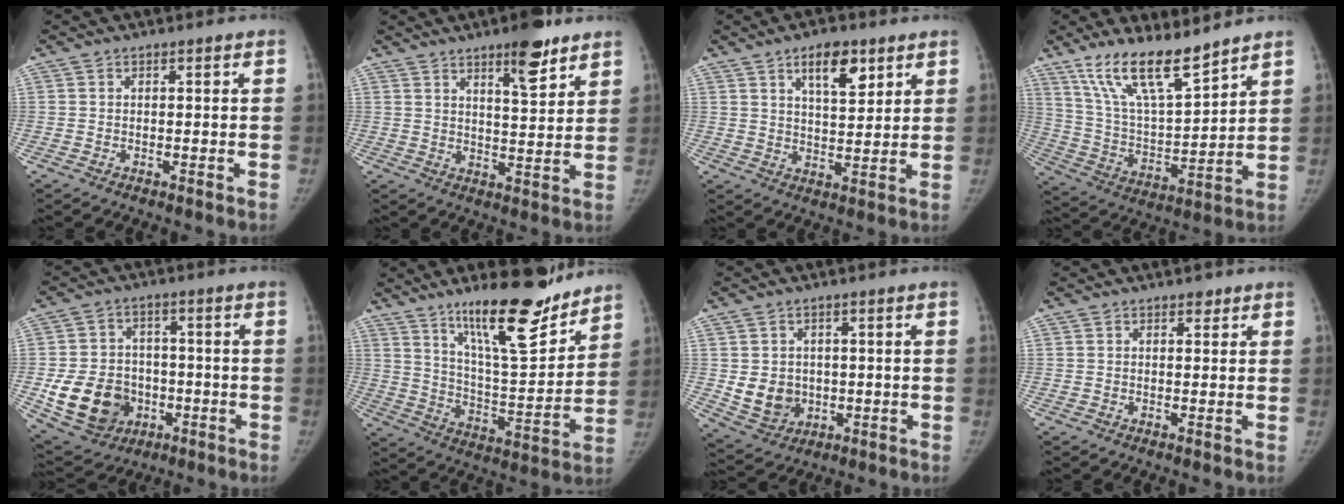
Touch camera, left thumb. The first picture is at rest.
{"total": 8.9, "force": [5.9, 2.4, 6.1], "torque": [-0.075, -0.037, 0.088]}
{"total": 8.4, "force": [4.4, 3.7, 6.0], "torque": [-0.073, -0.024, 0.069]}
{"total": 15.4, "force": [11.6, 3.8, 9.5], "torque": [-0.153, -0.065, 0.227]}
{"total": 14.9, "force": [-4.1, 12.2, 7.4], "torque": [-0.113, 0.014, -0.053]}
{"total": 19.1, "force": [14.1, 4.8, 12.0], "torque": [-0.153, -0.094, 0.235]}
{"total": 7.4, "force": [-0.4, 6.4, 3.7], "torque": [-0.035, -0.005, 0.012]}
{"total": 1.2, "force": [0.8, 0.8, 0.5], "torque": [0.001, -0.003, 0.008]}